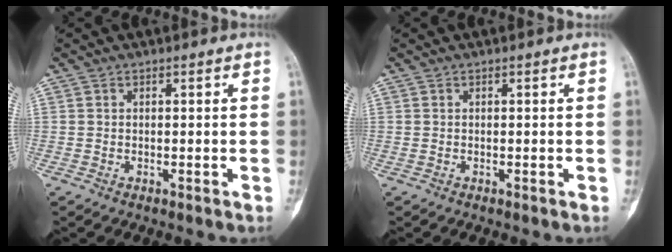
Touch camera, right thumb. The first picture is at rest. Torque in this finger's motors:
{"motor_torque": [-0.21, -0.04, 0.25, -0.24, -0.01]}